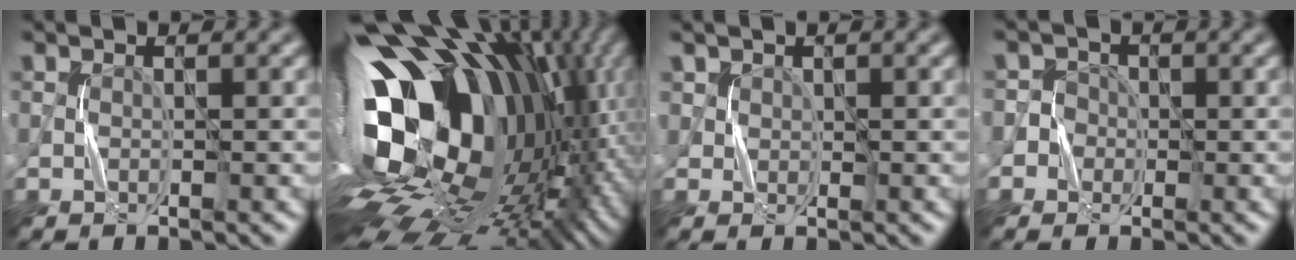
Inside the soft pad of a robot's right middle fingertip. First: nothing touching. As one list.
[{"total": 21.7, "force": [0.4, 14.1, 16.5], "torque": [-0.288, -0.050, 0.025]}, {"total": 1.2, "force": [0.6, 1.1, 0.2], "torque": [-0.001, -0.003, 0.012]}, {"total": 2.6, "force": [-0.9, 2.5, 0.3], "torque": [0.019, 0.012, -0.031]}]